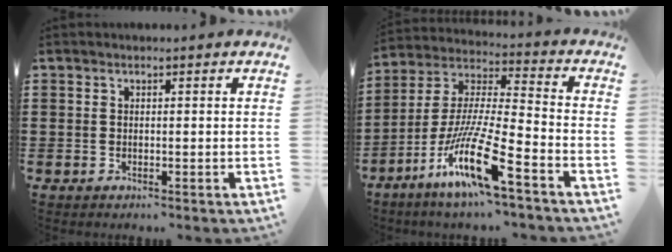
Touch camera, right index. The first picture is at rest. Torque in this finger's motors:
{"motor_torque": [1.58, -0.56, 1.05, 0.21]}